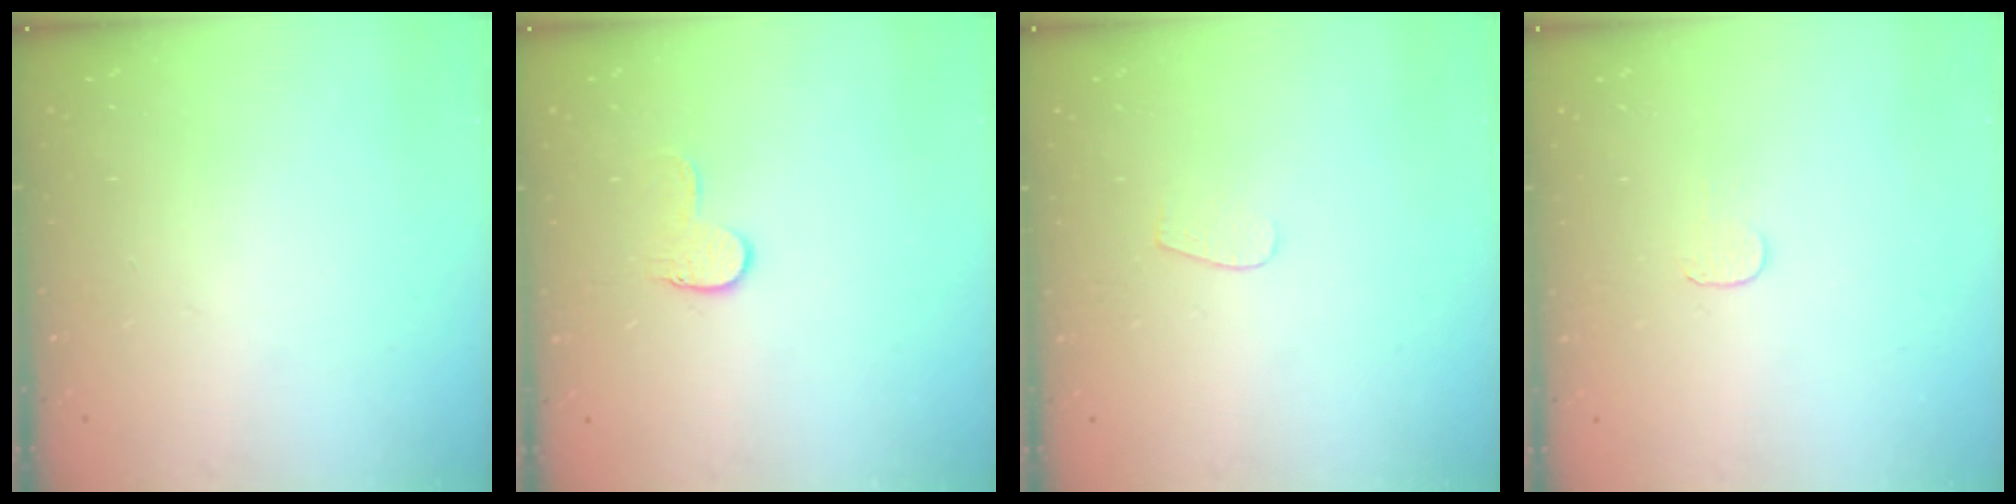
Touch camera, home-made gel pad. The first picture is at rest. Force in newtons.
{"total": 6.2, "press": 6.2, "slide": 0.4}
{"total": 3.4, "press": 3.4, "slide": 0.3}
{"total": 3.7, "press": 3.7, "slide": 0.4}